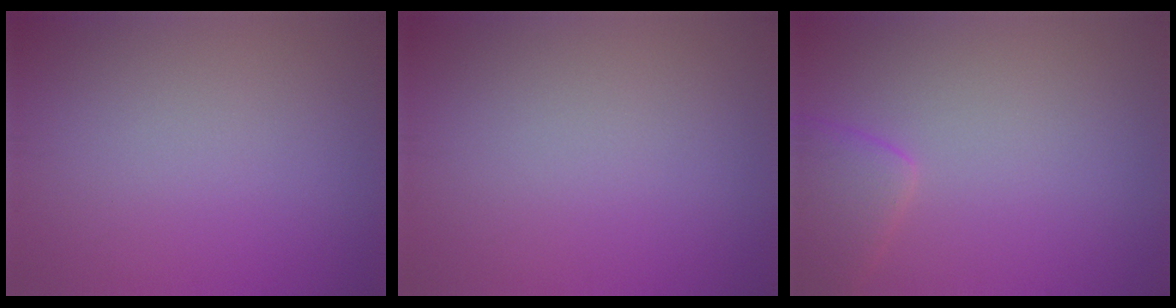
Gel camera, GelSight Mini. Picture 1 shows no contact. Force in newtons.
{"total": 0.0}
{"total": 2.9, "press": 2.9, "slide": 0.1}